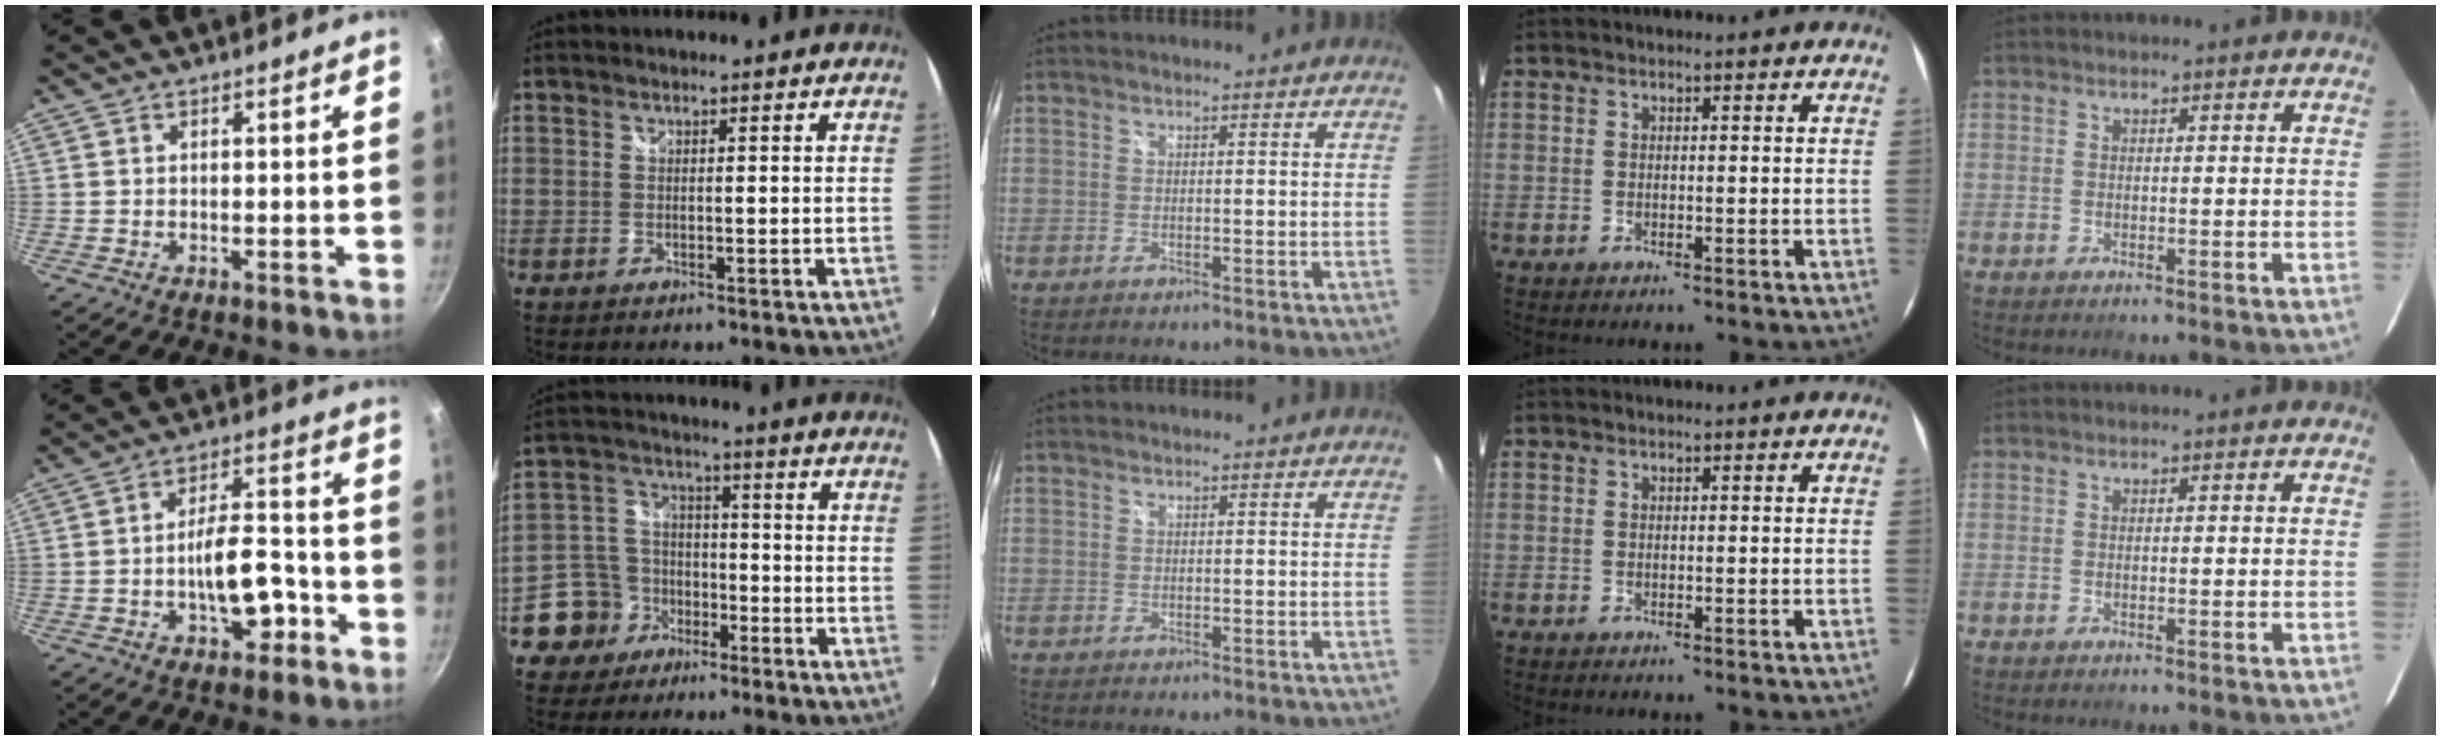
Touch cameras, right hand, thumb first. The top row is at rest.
{"thumb": {"total": 10.5, "force": [-3.9, 5.3, 8.2], "torque": [-0.095, 0.045, -0.055]}, "index": {"total": 8.5, "force": [-5.4, 6.6, 1.1], "torque": [-0.039, 0.032, -0.104]}}